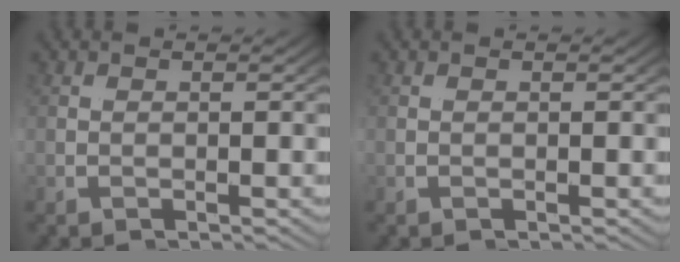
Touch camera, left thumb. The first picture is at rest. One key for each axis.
{"total": 0.0}